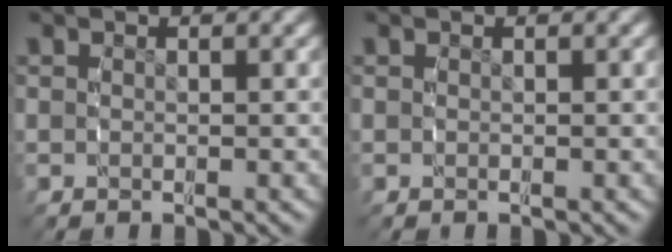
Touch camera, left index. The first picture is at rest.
{"total": 0.0}